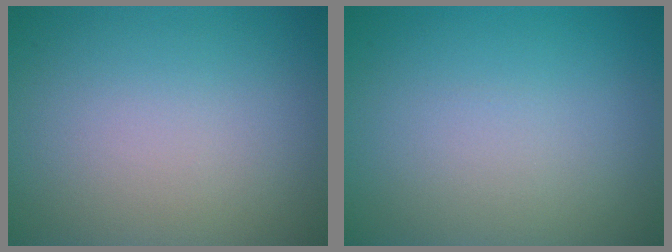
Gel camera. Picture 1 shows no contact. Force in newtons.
{"total": 0.0}